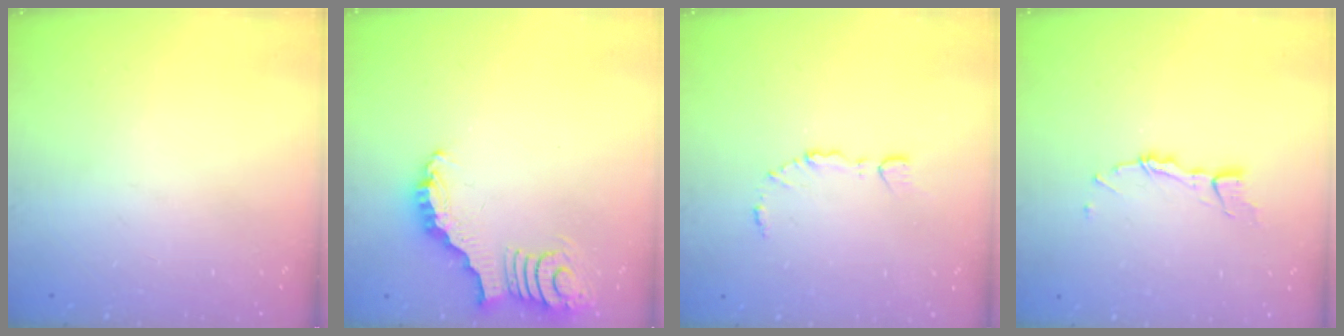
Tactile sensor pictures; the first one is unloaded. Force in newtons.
{"total": 3.2, "press": 3.1, "slide": 0.7}
{"total": 5.2, "press": 5.2, "slide": 0.8}
{"total": 5.1, "press": 5.1, "slide": 0.2}